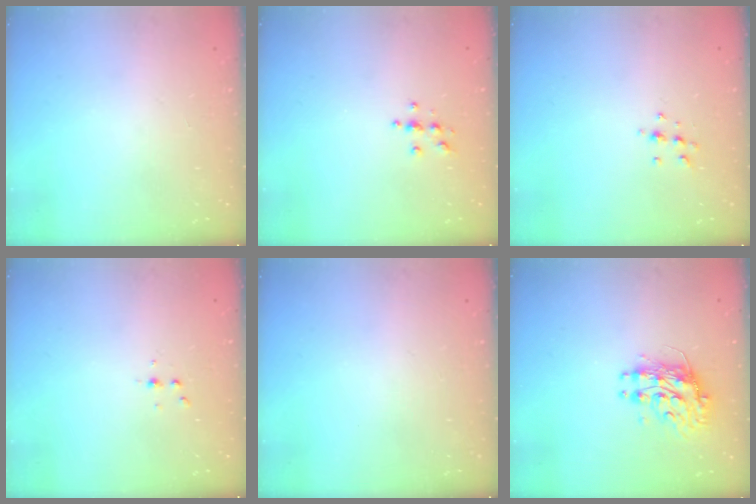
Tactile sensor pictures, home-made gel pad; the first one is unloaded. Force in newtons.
{"total": 3.7, "press": 3.7, "slide": 0.4}
{"total": 5.9, "press": 5.8, "slide": 1.2}
{"total": 2.8, "press": 2.8, "slide": 0.4}
{"total": 0.0}
{"total": 9.6, "press": 9.5, "slide": 0.7}